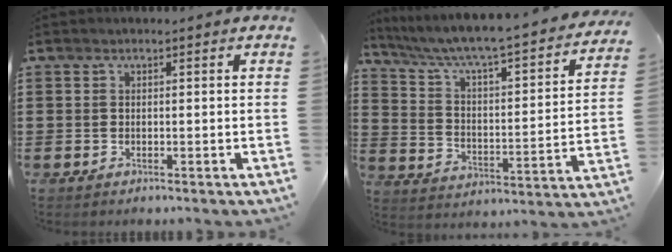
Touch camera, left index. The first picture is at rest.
{"total": 4.7, "force": [3.8, 0.1, 2.7], "torque": [-0.071, -0.045, 0.053]}